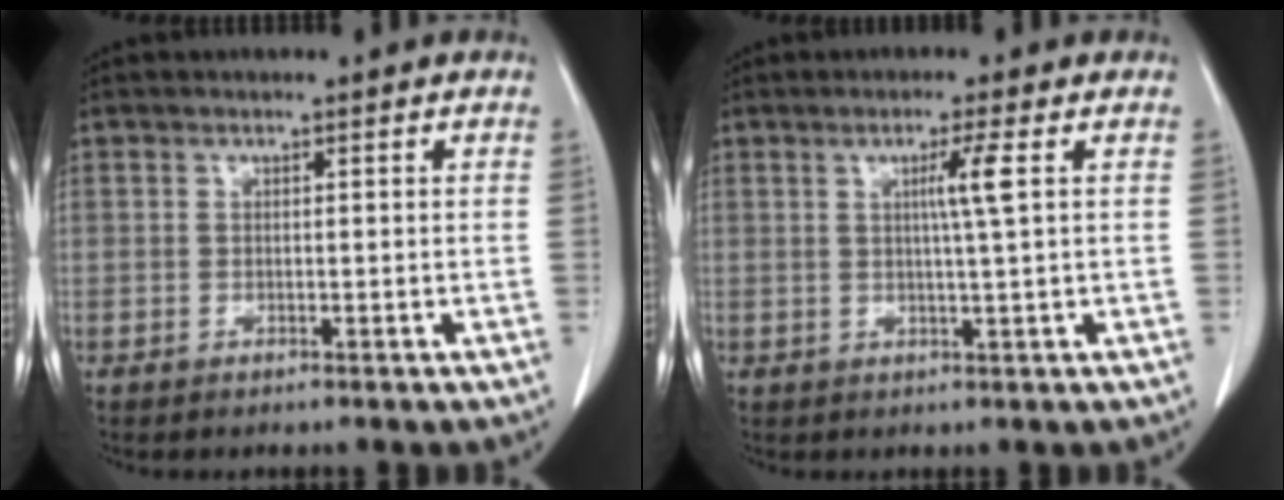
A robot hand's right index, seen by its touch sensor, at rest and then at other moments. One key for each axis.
{"total": 3.6, "fx": 1.0, "fy": -0.9, "fz": 3.4, "tx": -0.059, "ty": -0.004, "tz": 0.016}